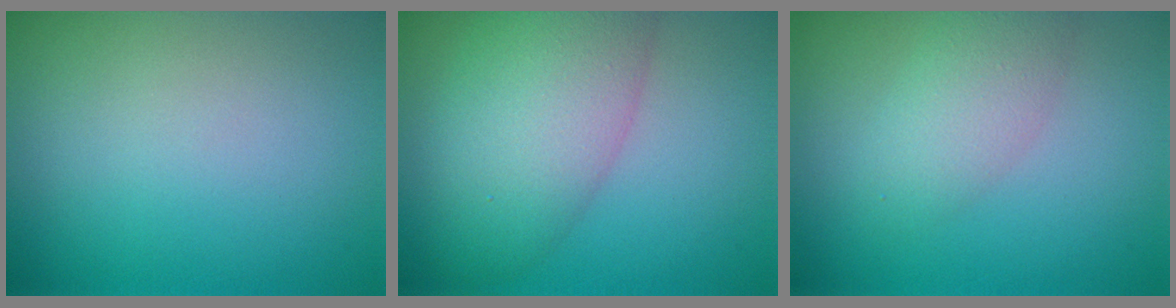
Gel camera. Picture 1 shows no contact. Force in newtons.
{"total": 7.8, "press": 7.8, "slide": 0.3}
{"total": 3.0, "press": 3.0, "slide": 0.1}